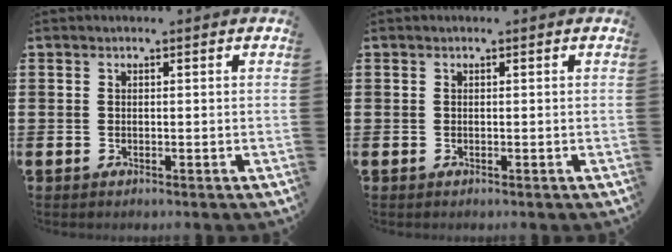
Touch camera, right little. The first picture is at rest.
{"total": 0.0}